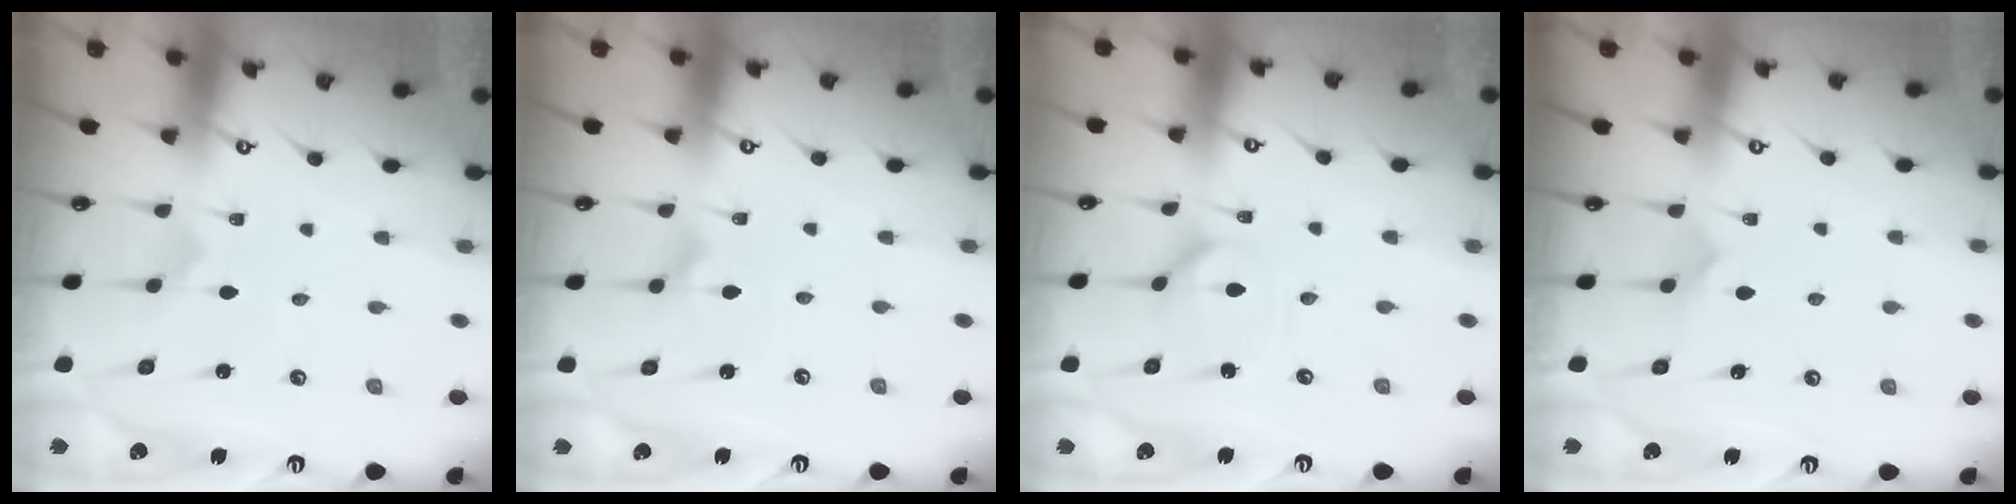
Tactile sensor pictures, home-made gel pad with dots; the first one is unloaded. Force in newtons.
{"total": 2.2, "press": 2.2, "slide": 0.2}
{"total": 3.7, "press": 3.7, "slide": 0.1}
{"total": 5.2, "press": 5.2, "slide": 0.5}